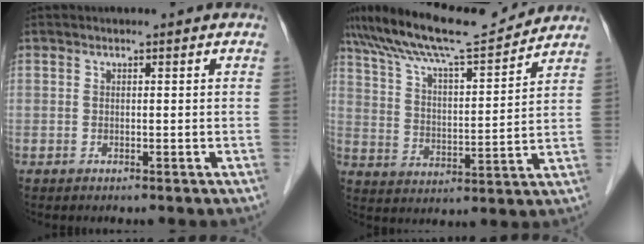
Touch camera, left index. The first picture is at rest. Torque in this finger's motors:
{"motor_torque": [-0.08, -0.55, 0.29, 0.17]}